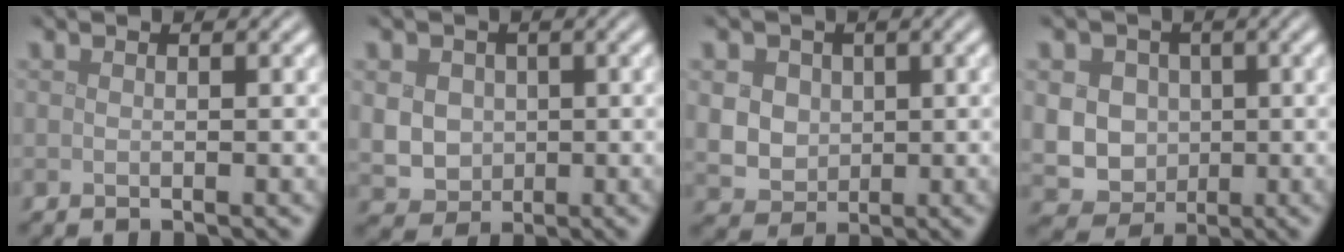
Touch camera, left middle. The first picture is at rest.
{"total": 3.9, "force": [0.4, 3.5, 1.7], "torque": [-0.038, 0.003, 0.000]}
{"total": 5.1, "force": [1.1, 4.4, 2.3], "torque": [-0.055, 0.014, 0.019]}
{"total": 7.9, "force": [0.7, 7.2, 3.3], "torque": [-0.057, 0.018, -0.009]}